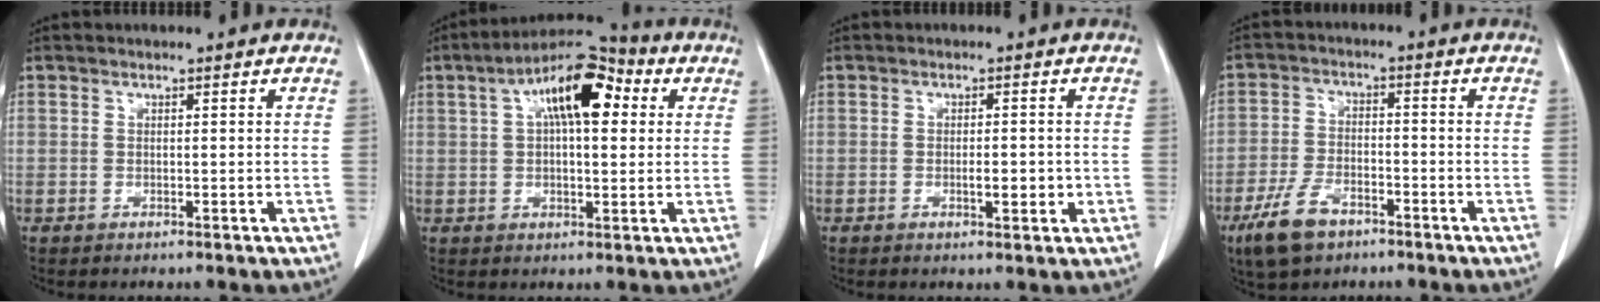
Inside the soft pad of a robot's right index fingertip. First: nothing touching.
{"total": 12.3, "force": [3.9, 4.3, 10.9], "torque": [-0.184, 0.040, 0.058]}
{"total": 2.8, "force": [-0.5, 0.9, 2.6], "torque": [-0.041, 0.002, -0.003]}
{"total": 7.8, "force": [-5.0, 3.9, 4.5], "torque": [-0.101, -0.004, -0.087]}